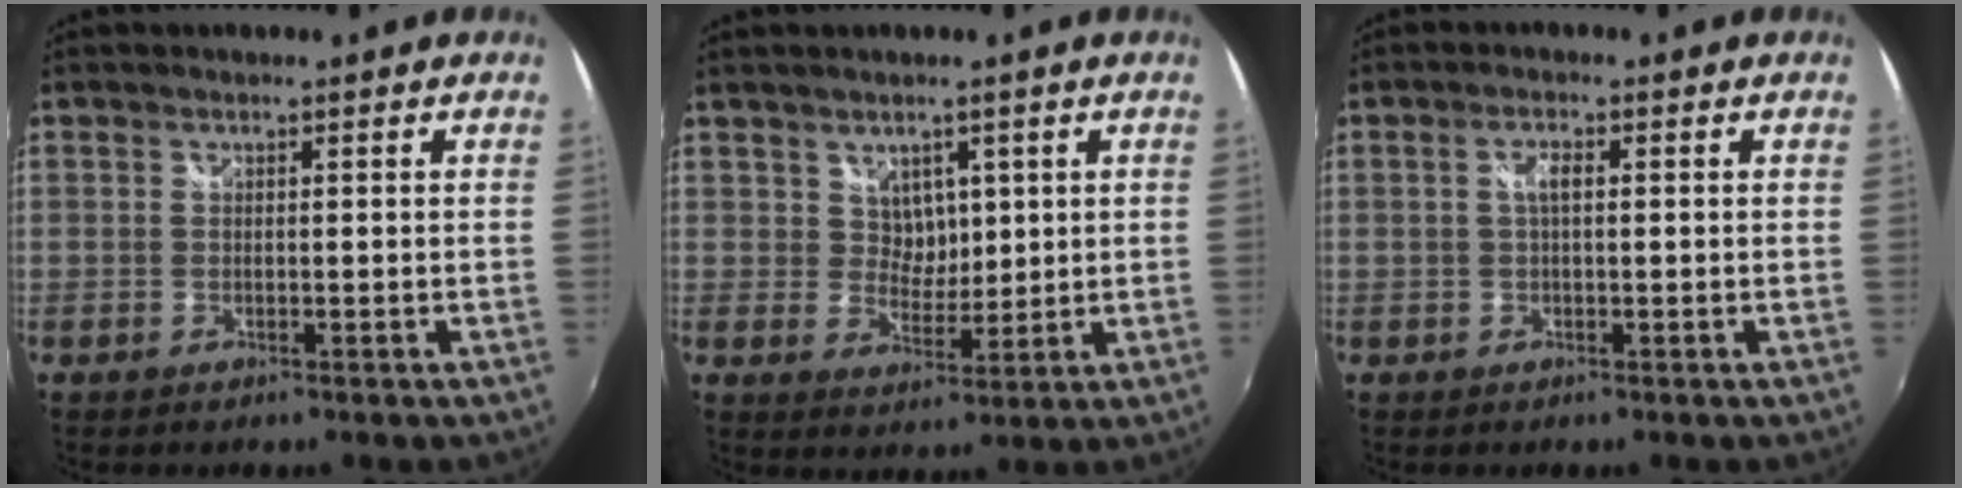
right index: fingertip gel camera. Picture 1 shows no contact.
{"total": 4.2, "force": [1.8, 3.4, 1.6], "torque": [-0.019, 0.000, 0.036]}
{"total": 2.4, "force": [0.4, 0.8, 2.2], "torque": [-0.041, 0.005, 0.004]}